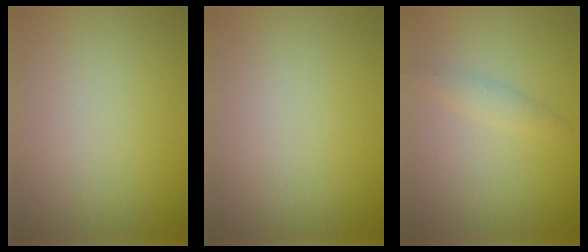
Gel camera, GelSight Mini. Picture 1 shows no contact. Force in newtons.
{"total": 0.0}
{"total": 1.4, "press": 1.4, "slide": 0.0}